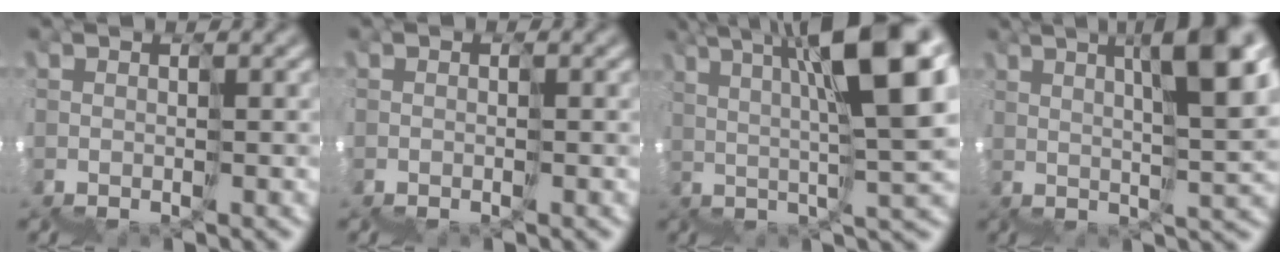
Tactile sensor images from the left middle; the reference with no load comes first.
{"total": 0.7, "force": [-0.5, 0.4, 0.2], "torque": [-0.013, -0.006, -0.004]}
{"total": 8.6, "force": [4.5, 0.6, 7.3], "torque": [-0.118, 0.039, 0.074]}
{"total": 7.3, "force": [4.0, 1.1, 5.9], "torque": [-0.072, 0.035, 0.064]}